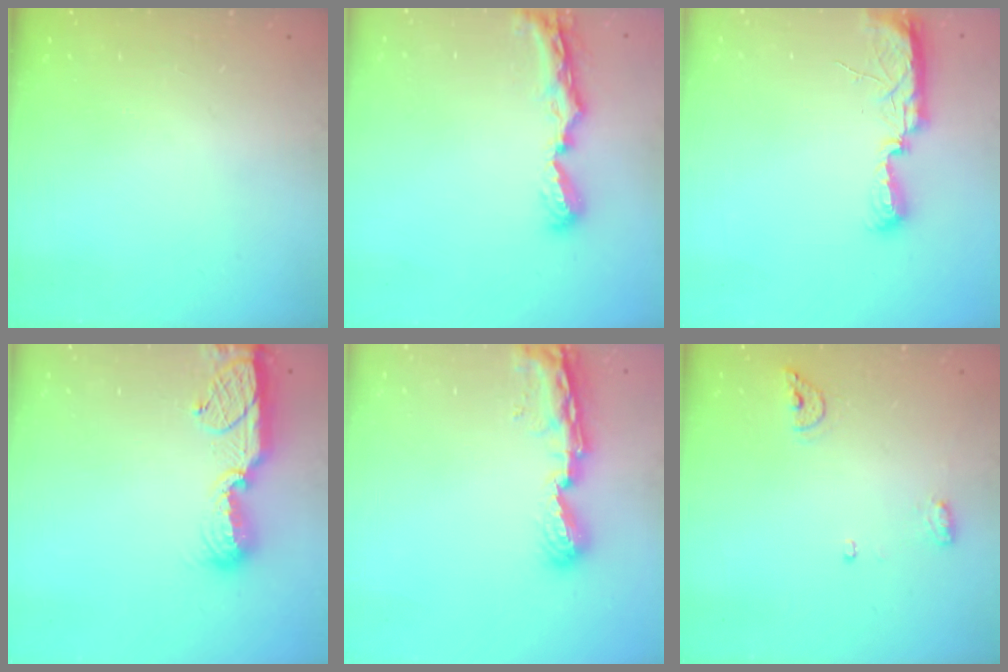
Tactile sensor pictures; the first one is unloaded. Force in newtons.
{"total": 8.7, "press": 8.7, "slide": 0.7}
{"total": 9.7, "press": 8.7, "slide": 4.2}
{"total": 11.5, "press": 11.4, "slide": 1.2}
{"total": 8.9, "press": 8.9, "slide": 0.9}
{"total": 6.6, "press": 6.5, "slide": 1.0}